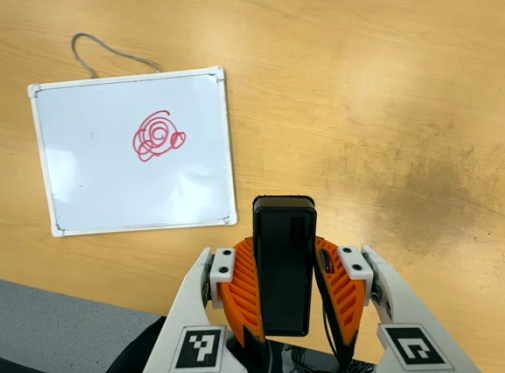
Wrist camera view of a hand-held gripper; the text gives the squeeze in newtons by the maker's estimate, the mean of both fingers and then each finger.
{"total": 5.0, "left": 3.3, "right": 6.8}